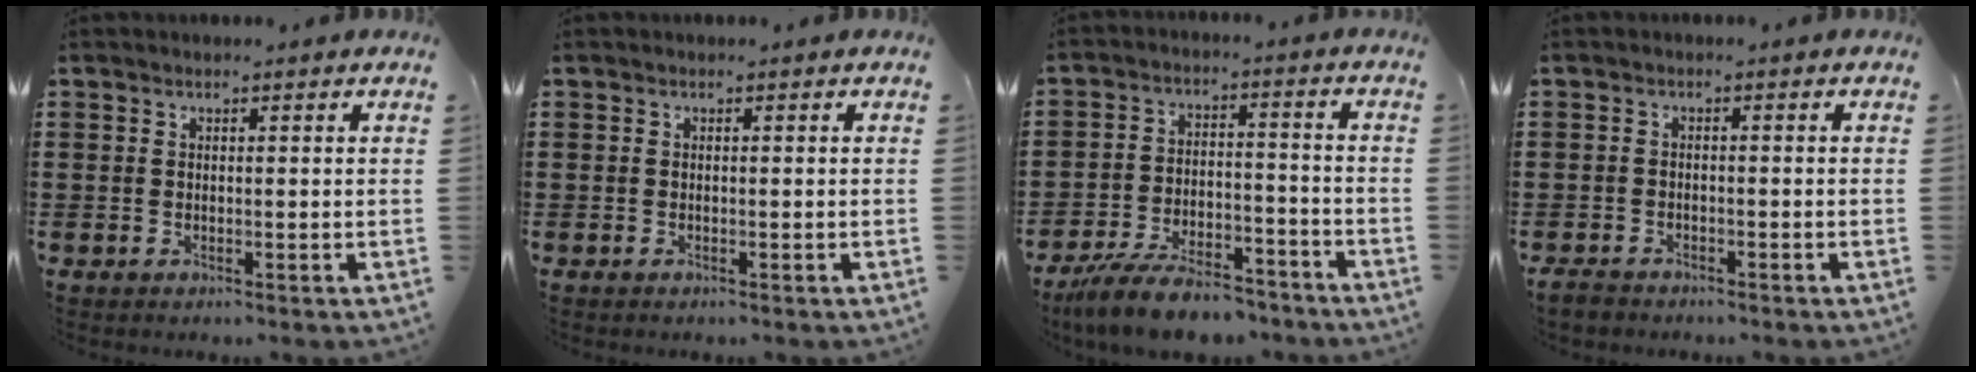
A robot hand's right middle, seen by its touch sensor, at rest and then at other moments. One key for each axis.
{"total": 0.0}
{"total": 9.1, "fx": -8.2, "fy": 2.0, "fz": 3.4, "tx": -0.065, "ty": 0.020, "tz": -0.157}
{"total": 1.7, "fx": -1.5, "fy": 0.6, "fz": 0.4, "tx": -0.018, "ty": 0.001, "tz": -0.034}